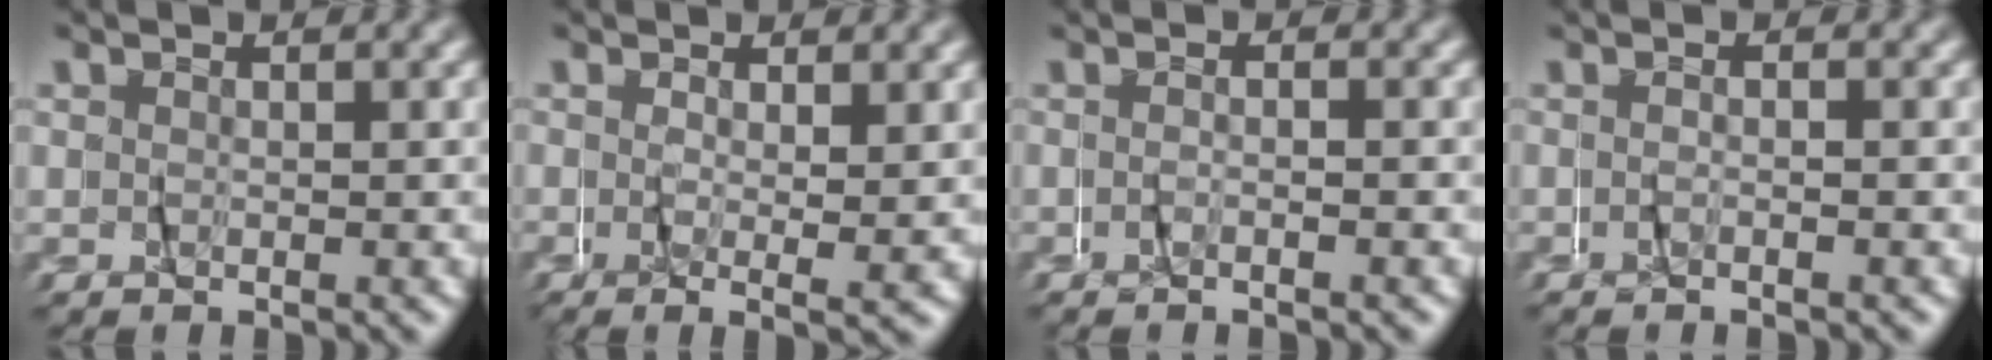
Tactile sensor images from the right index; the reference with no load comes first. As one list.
[{"total": 2.6, "force": [-1.4, -2.1, 0.4], "torque": [-0.007, -0.018, -0.012]}, {"total": 2.5, "force": [-1.8, -1.6, -0.5], "torque": [0.006, 0.003, -0.034]}, {"total": 2.6, "force": [-1.8, -1.7, -0.8], "torque": [0.007, -0.001, -0.032]}]